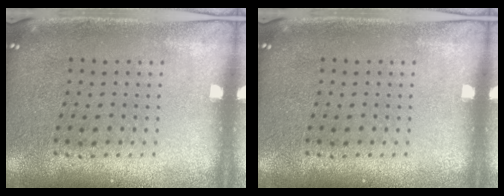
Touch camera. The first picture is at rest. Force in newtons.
{"total": 0.0}